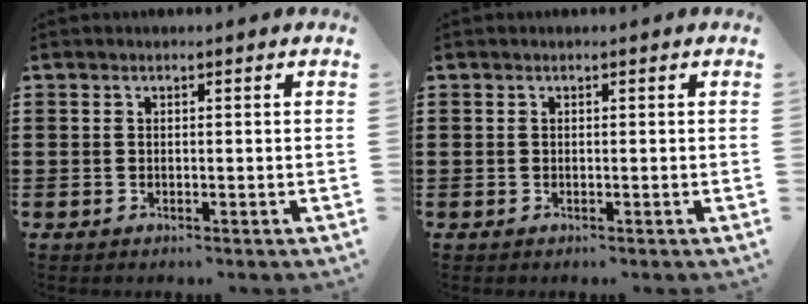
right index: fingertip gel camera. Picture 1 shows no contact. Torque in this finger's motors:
{"motor_torque": [0.00, 0.00, 0.00, 0.00]}